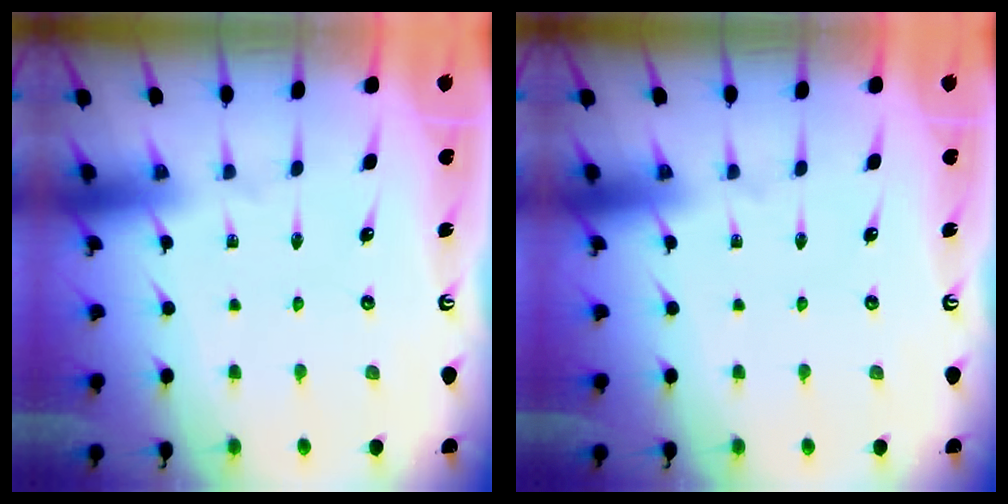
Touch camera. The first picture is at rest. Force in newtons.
{"total": 0.0}